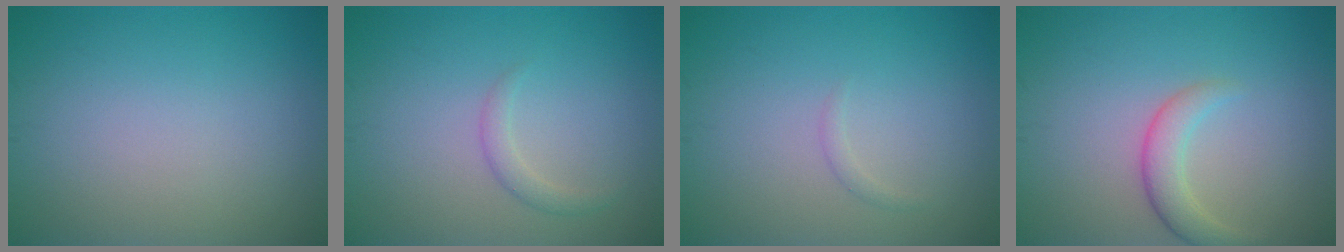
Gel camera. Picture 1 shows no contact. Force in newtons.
{"total": 1.3, "press": 1.3, "slide": 0.1}
{"total": 0.6, "press": 0.6, "slide": 0.1}
{"total": 2.6, "press": 2.6, "slide": 0.2}